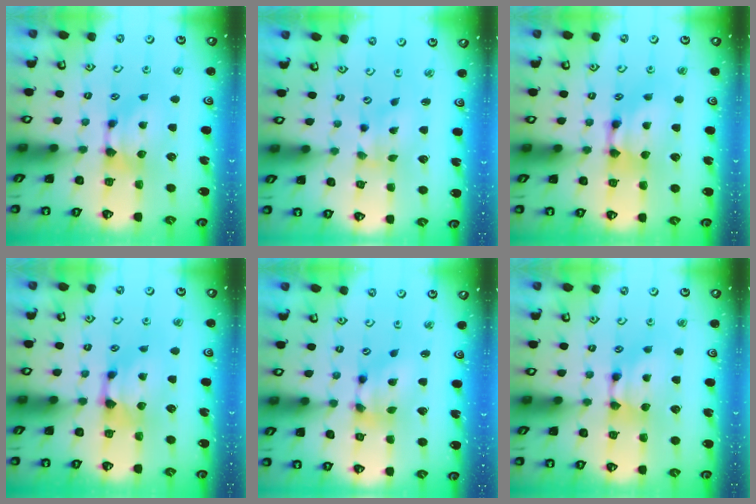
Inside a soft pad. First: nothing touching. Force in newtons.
{"total": 2.4, "press": 2.2, "slide": 1.0}
{"total": 1.7, "press": 1.7, "slide": 0.1}
{"total": 0.8, "press": 0.2, "slide": 0.7}
{"total": 5.8, "press": 5.4, "slide": 2.1}
{"total": 1.6, "press": 1.6, "slide": 0.2}